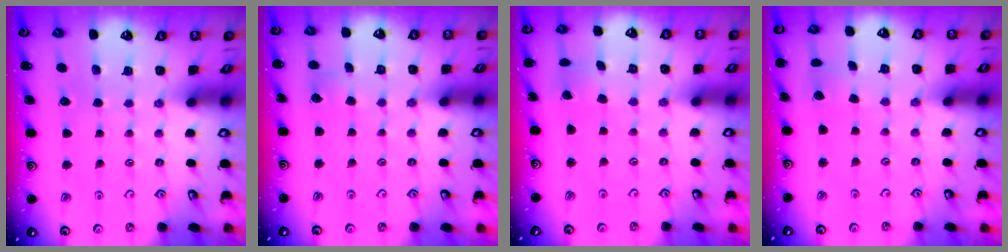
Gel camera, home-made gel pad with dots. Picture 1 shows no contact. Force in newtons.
{"total": 2.7, "press": 2.7, "slide": 0.4}
{"total": 0.6, "press": 0.6, "slide": 0.1}
{"total": 2.4, "press": 2.4, "slide": 0.2}